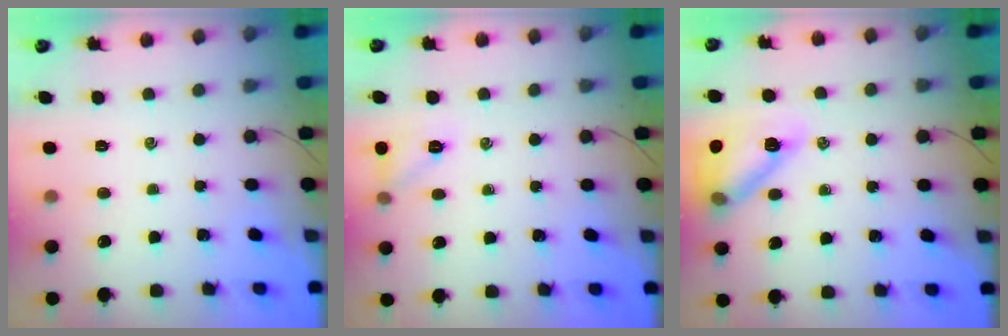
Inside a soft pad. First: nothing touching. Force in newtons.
{"total": 6.8, "press": 6.6, "slide": 1.7}
{"total": 15.5, "press": 15.4, "slide": 1.8}